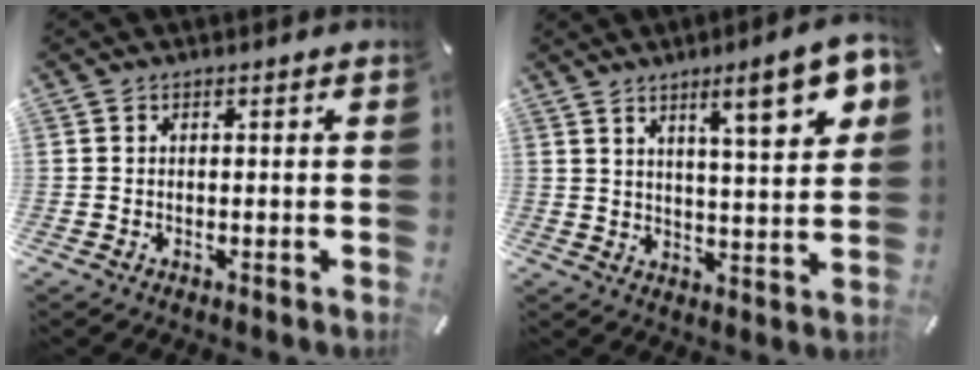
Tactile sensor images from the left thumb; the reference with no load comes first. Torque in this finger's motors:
{"motor_torque": [1.95, 1.82, 1.23, -1.18, 0.35]}